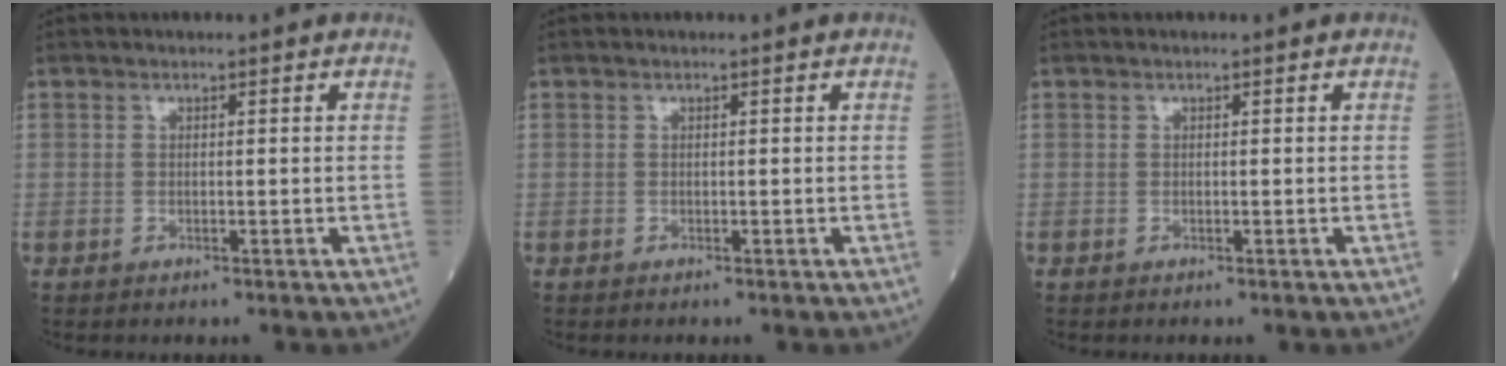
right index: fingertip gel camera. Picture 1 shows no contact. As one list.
[{"total": 0.0}, {"total": 0.0}]